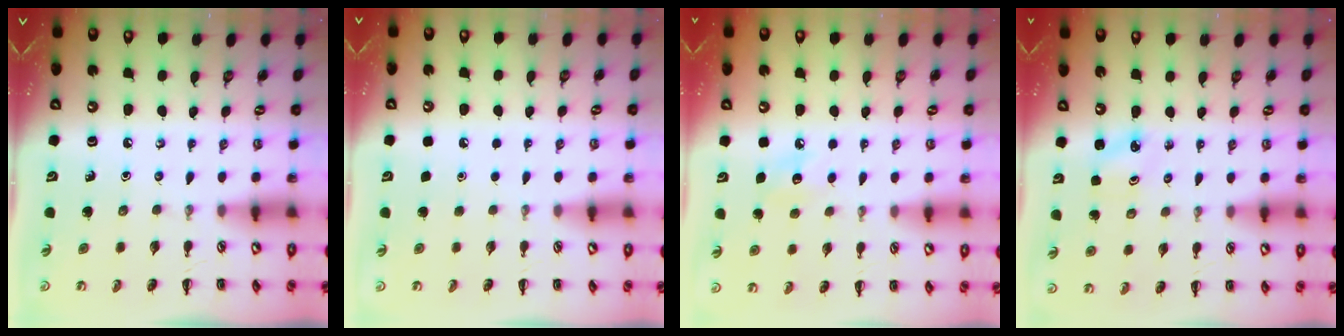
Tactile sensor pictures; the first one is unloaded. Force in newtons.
{"total": 1.8, "press": 1.8, "slide": 0.1}
{"total": 6.8, "press": 6.5, "slide": 1.9}
{"total": 1.9, "press": 1.8, "slide": 0.4}